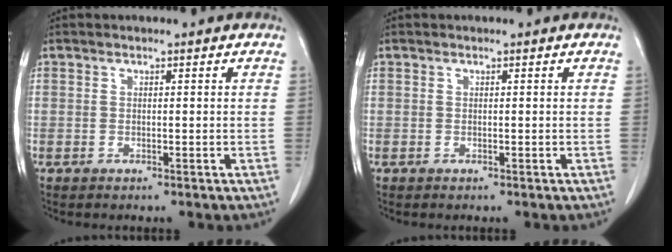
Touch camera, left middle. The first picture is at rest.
{"total": 0.0}